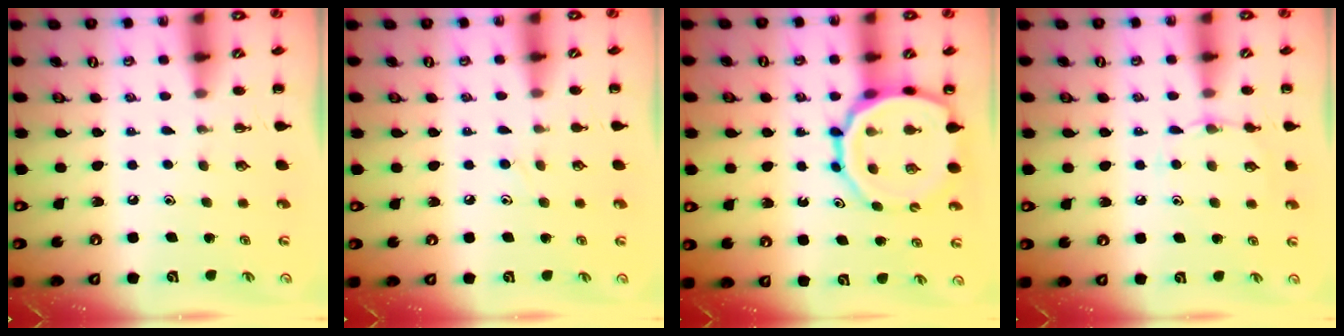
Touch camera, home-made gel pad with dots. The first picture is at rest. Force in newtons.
{"total": 6.4, "press": 6.0, "slide": 2.3}
{"total": 15.0, "press": 14.5, "slide": 3.8}
{"total": 7.3, "press": 7.0, "slide": 2.1}